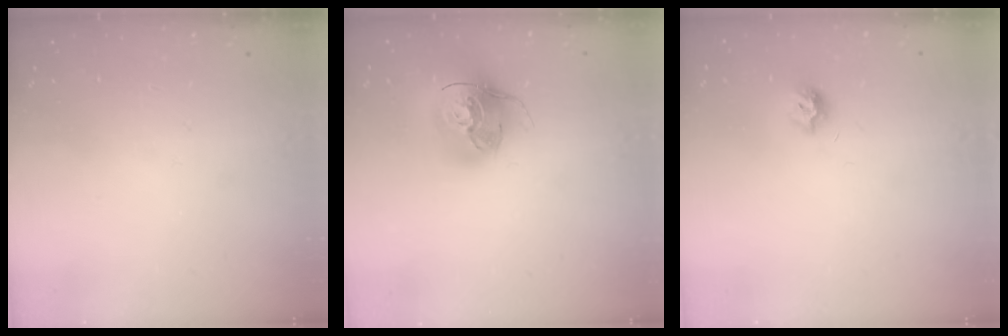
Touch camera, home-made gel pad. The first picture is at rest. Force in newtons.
{"total": 16.2, "press": 16.1, "slide": 2.0}
{"total": 6.9, "press": 6.9, "slide": 0.3}